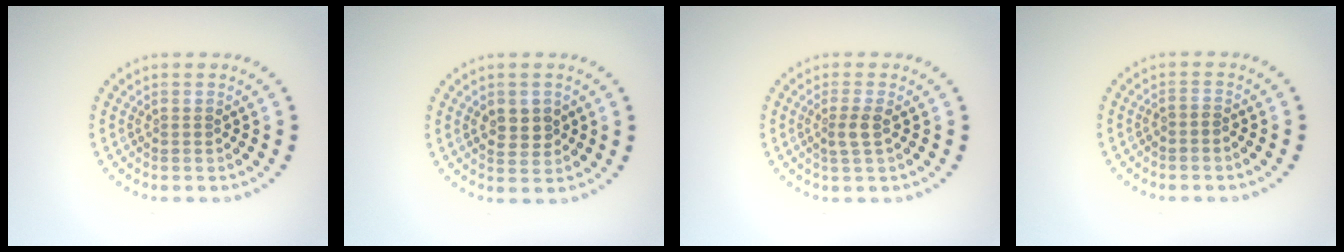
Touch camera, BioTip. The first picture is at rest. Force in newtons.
{"total": 2.6, "press": 2.6, "slide": 0.6}
{"total": 1.6, "press": 1.3, "slide": 0.9}
{"total": 0.6, "press": 0.3, "slide": 0.6}